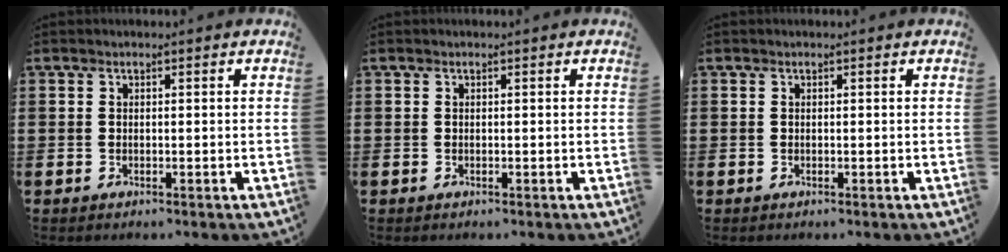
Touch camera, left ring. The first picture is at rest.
{"total": 0.0}
{"total": 0.0}